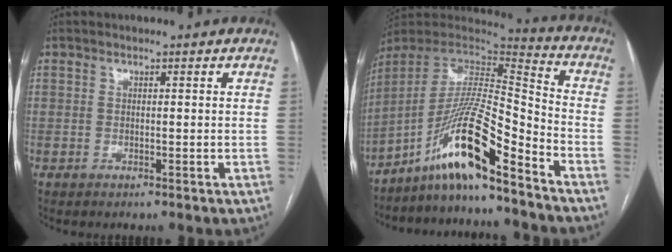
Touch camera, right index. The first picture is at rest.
{"total": 15.6, "force": [-10.9, 0.5, 11.2], "torque": [-0.207, 0.013, -0.195]}